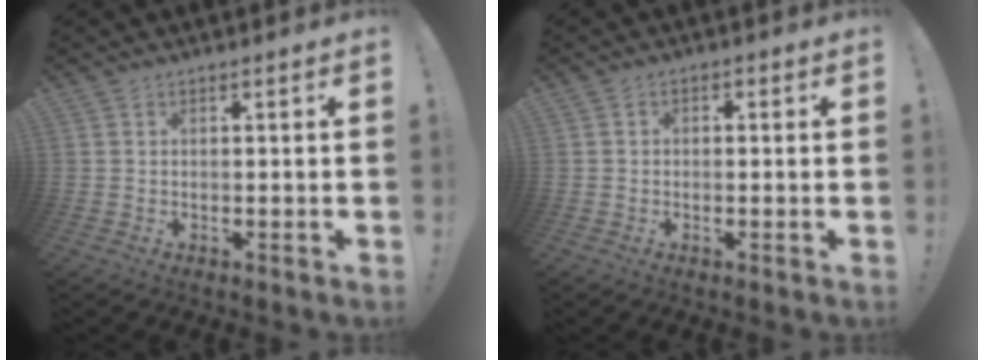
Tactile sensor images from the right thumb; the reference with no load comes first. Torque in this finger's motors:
{"motor_torque": [-0.21, 0.06, -0.19, 0.21, 0.04]}